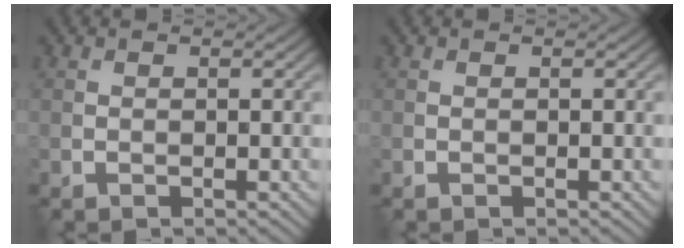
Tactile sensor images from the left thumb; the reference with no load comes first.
{"total": 0.0}